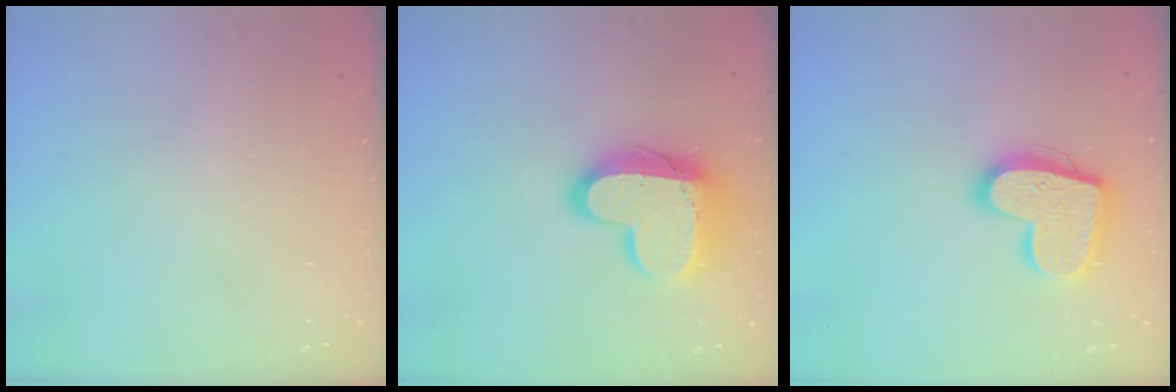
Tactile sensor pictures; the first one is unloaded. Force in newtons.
{"total": 16.2, "press": 16.1, "slide": 1.1}
{"total": 17.4, "press": 17.3, "slide": 1.4}